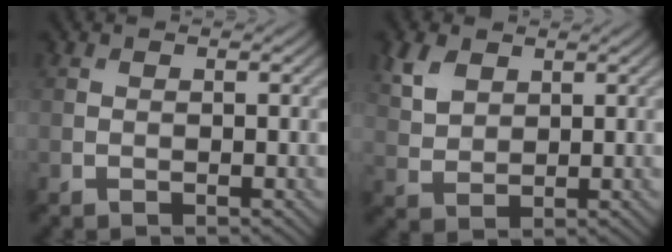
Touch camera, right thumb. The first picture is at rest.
{"total": 4.6, "force": [2.6, 2.9, 2.5], "torque": [-0.066, 0.001, 0.056]}